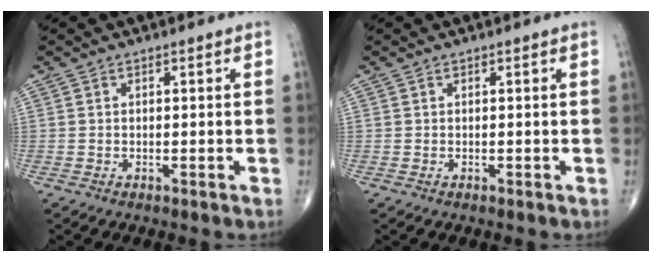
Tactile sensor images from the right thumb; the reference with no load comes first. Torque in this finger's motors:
{"motor_torque": [0.10, -0.07, -0.06, -0.11, 0.00]}